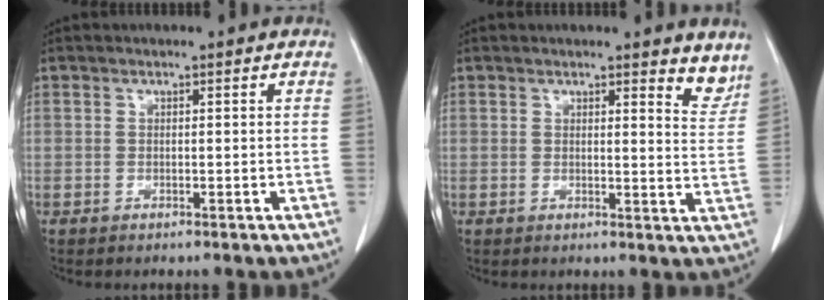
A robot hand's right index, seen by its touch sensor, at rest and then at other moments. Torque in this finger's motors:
{"motor_torque": [-0.07, 0.08, -0.03, -0.01]}